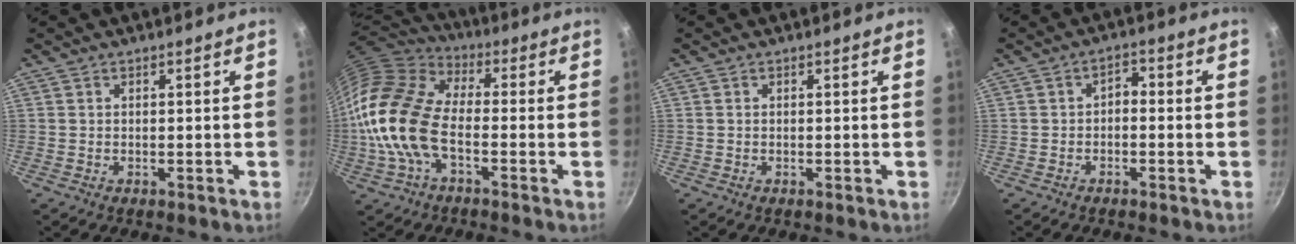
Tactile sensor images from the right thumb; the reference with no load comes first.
{"total": 17.9, "force": [-3.5, 10.1, 14.4], "torque": [-0.269, 0.031, -0.085]}
{"total": 0.0}
{"total": 2.5, "force": [-0.9, 1.5, 1.7], "torque": [-0.020, 0.018, -0.017]}